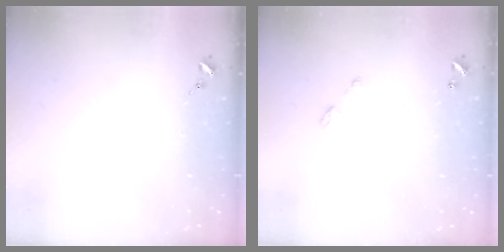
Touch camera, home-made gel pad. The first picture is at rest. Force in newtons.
{"total": 4.5, "press": 4.5, "slide": 0.5}